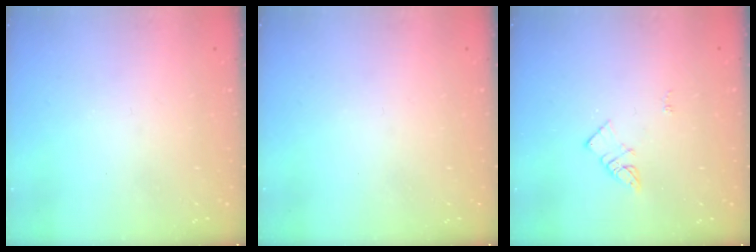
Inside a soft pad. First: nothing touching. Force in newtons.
{"total": 0.0}
{"total": 3.9, "press": 3.9, "slide": 0.3}